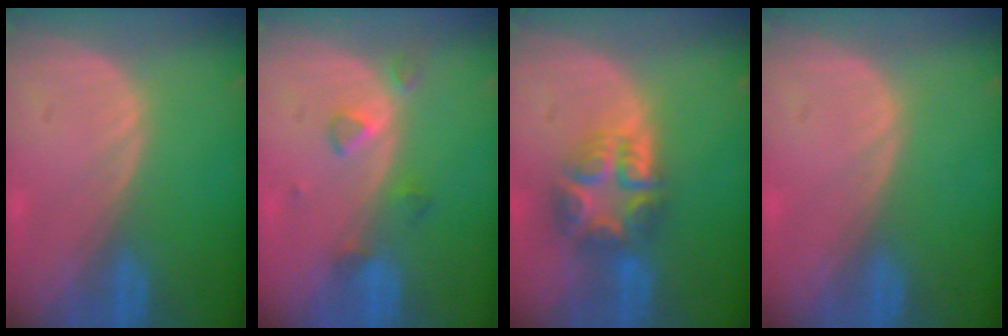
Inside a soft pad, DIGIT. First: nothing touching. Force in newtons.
{"total": 3.2, "press": 3.1, "slide": 0.8}
{"total": 7.7, "press": 6.7, "slide": 3.7}
{"total": 0.0}